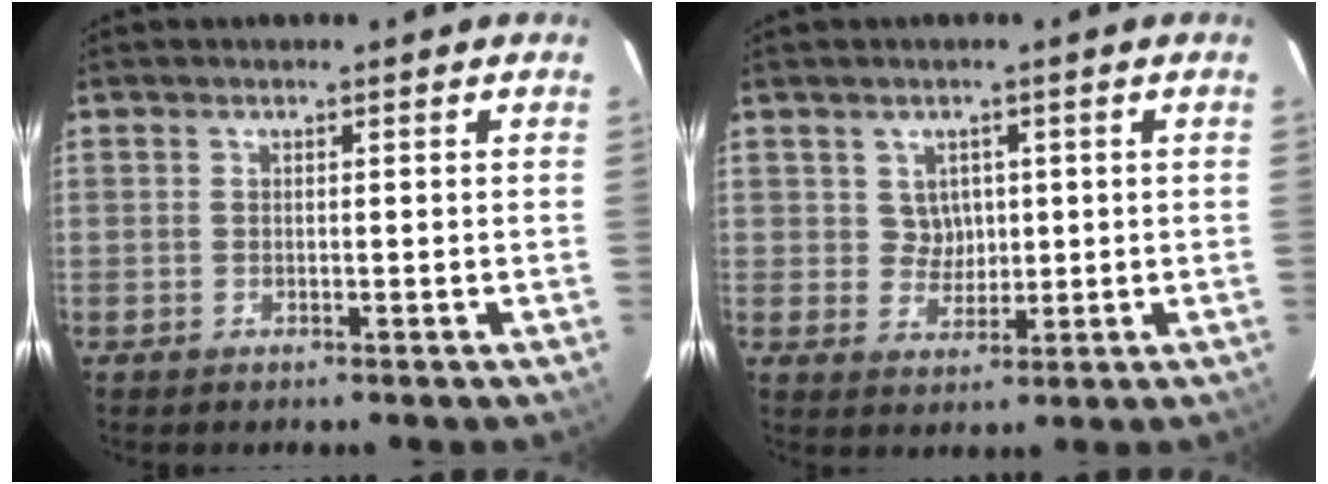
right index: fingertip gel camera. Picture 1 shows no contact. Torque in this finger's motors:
{"motor_torque": [-0.06, 0.02, -0.04, -0.01]}